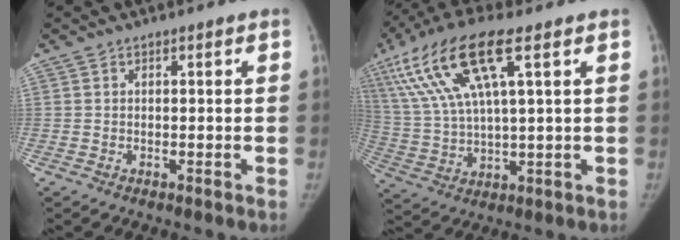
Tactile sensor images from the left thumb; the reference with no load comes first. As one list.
[{"total": 17.7, "force": [7.6, 4.9, 15.2], "torque": [-0.328, 0.002, 0.145]}]